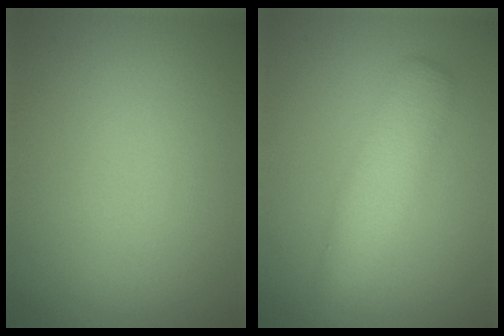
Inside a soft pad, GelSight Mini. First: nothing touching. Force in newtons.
{"total": 3.6, "press": 3.6, "slide": 0.1}